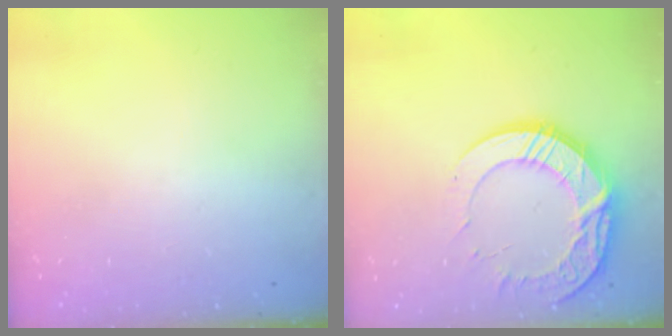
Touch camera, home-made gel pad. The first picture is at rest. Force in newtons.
{"total": 15.6, "press": 15.5, "slide": 1.2}